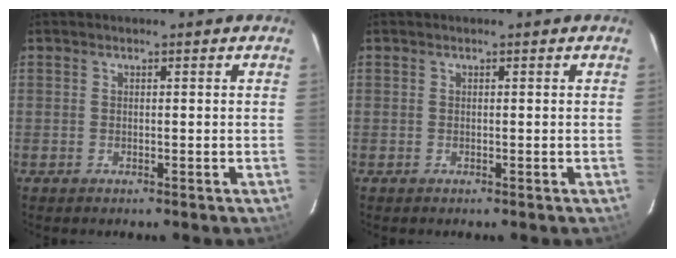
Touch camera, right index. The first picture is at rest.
{"total": 0.0}